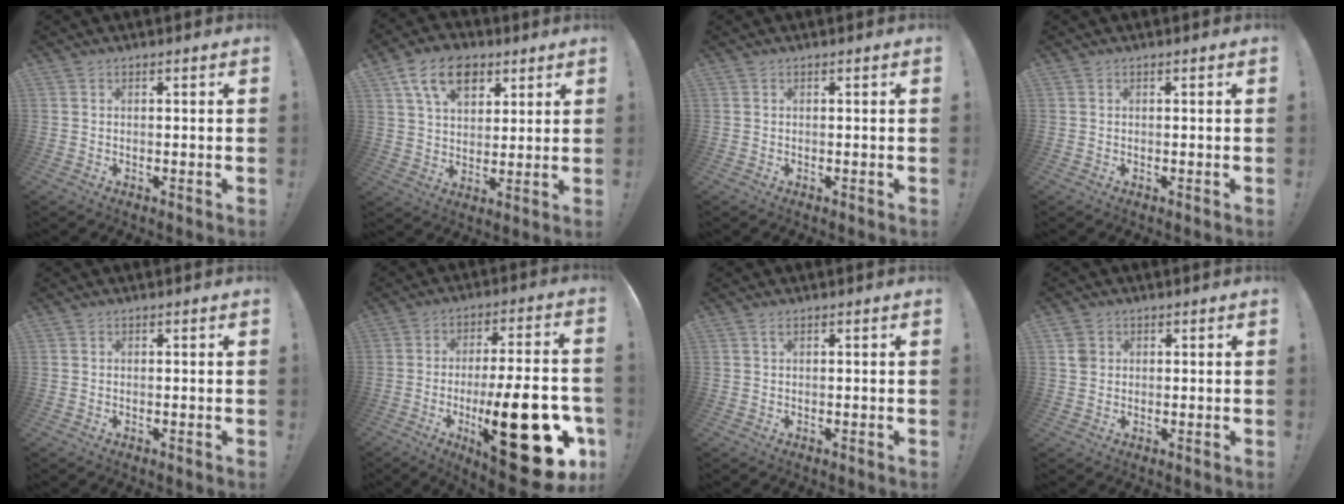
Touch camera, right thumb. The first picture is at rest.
{"total": 13.6, "force": [6.9, 9.0, 7.6], "torque": [-0.119, -0.016, 0.130]}
{"total": 0.0}
{"total": 0.0}
{"total": 0.0}
{"total": 28.8, "force": [-8.7, 9.2, 25.9], "torque": [-0.383, 0.037, -0.119]}
{"total": 0.8, "force": [0.3, 0.2, 0.7], "torque": [-0.017, 0.002, 0.006]}
{"total": 3.1, "force": [1.2, 2.6, 1.1], "torque": [-0.010, -0.001, 0.021]}